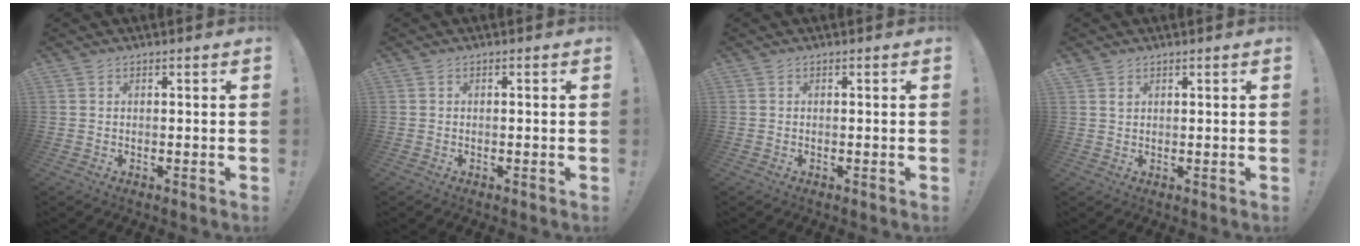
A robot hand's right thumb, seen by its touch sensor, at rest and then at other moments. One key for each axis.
{"total": 0.6, "fx": -0.5, "fy": 0.0, "fz": 0.3, "tx": -0.006, "ty": -0.001, "tz": -0.008}
{"total": 0.0}
{"total": 1.5, "fx": 1.1, "fy": 0.9, "fz": 0.3, "tx": 0.008, "ty": -0.008, "tz": 0.019}